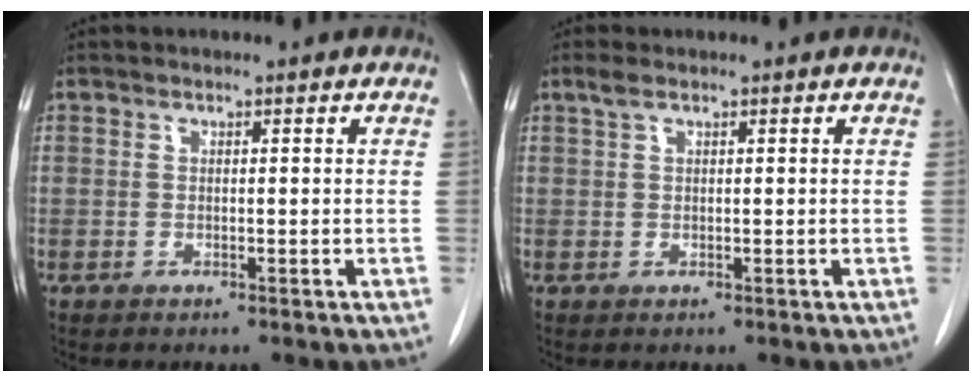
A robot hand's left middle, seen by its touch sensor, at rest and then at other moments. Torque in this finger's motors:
{"motor_torque": [-0.02, -0.02, 0.01, 0.01]}